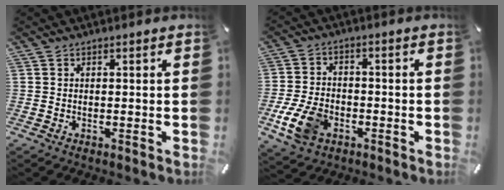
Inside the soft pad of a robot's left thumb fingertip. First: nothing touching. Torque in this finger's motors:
{"motor_torque": [1.15, 2.07, 0.53, 0.08, 0.13]}